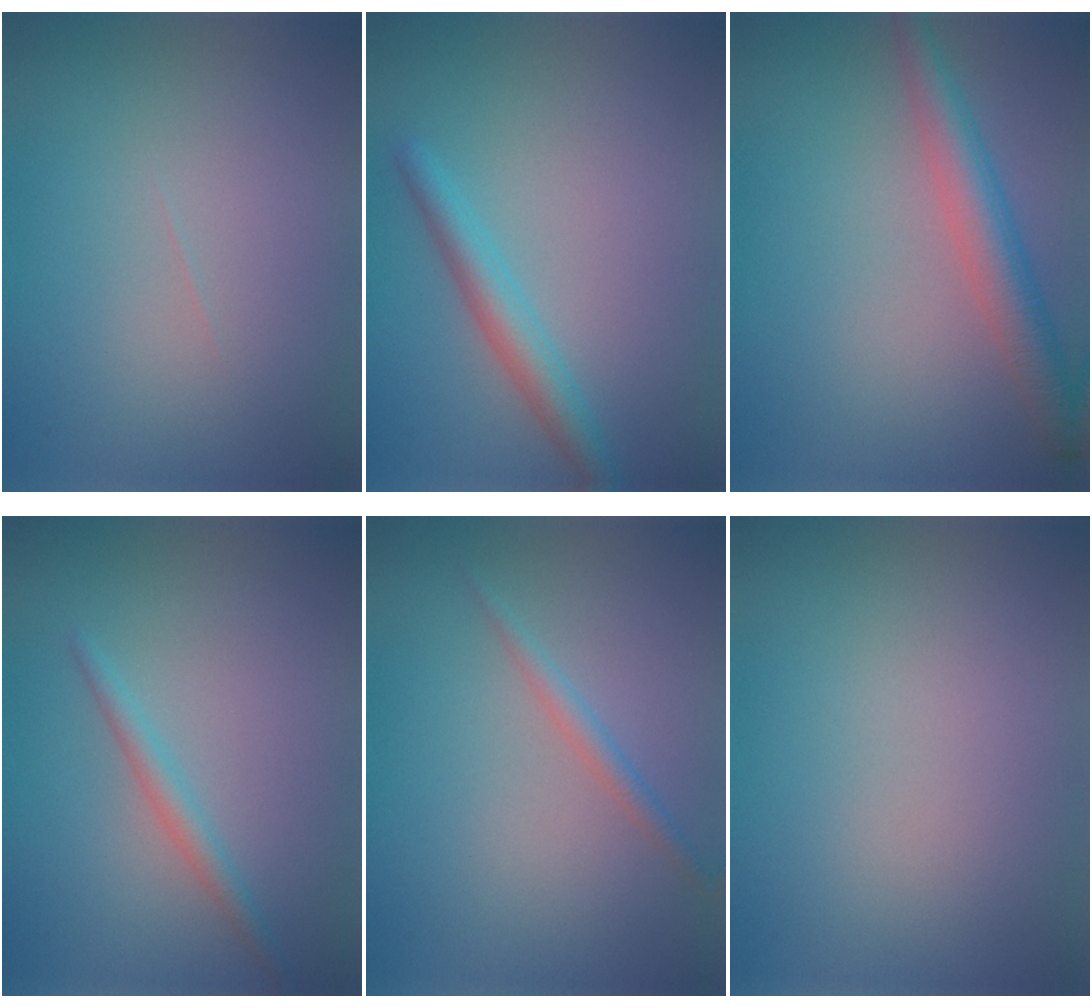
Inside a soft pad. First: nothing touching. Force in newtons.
{"total": 2.9, "press": 2.9, "slide": 0.2}
{"total": 4.2, "press": 4.2, "slide": 0.1}
{"total": 1.7, "press": 1.7, "slide": 0.1}
{"total": 1.4, "press": 1.4, "slide": 0.1}
{"total": 0.0}